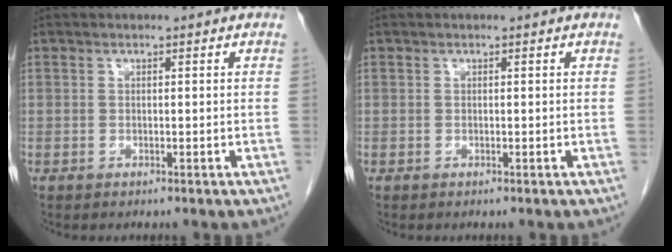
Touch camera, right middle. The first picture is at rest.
{"total": 0.0}